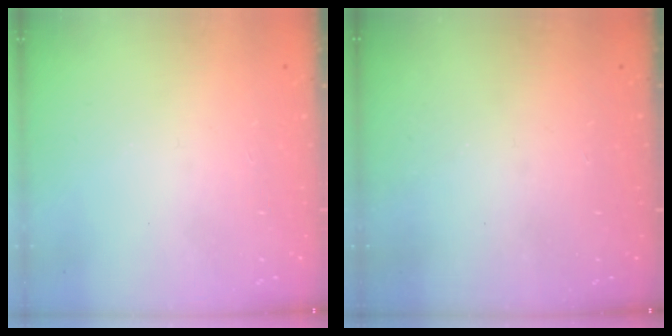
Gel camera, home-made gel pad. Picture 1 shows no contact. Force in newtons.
{"total": 1.1, "press": 1.1, "slide": 0.1}